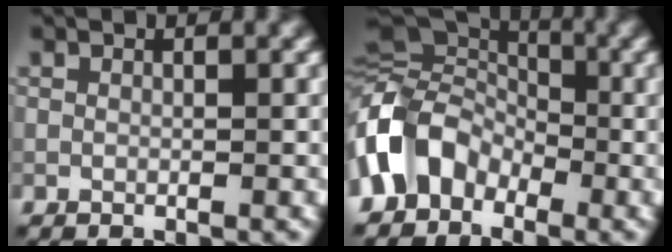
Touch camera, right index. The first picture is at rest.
{"total": 7.6, "force": [-3.2, 5.3, 4.3], "torque": [-0.083, 0.011, -0.081]}